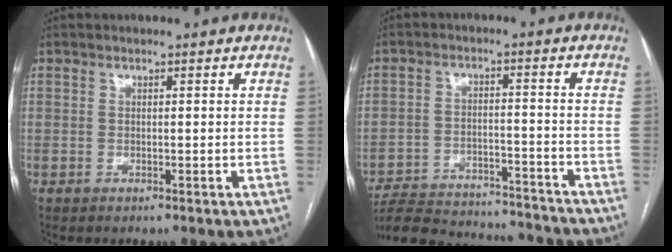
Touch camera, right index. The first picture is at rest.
{"total": 21.7, "force": [-20.4, 3.5, 6.5], "torque": [-0.133, -0.013, -0.284]}